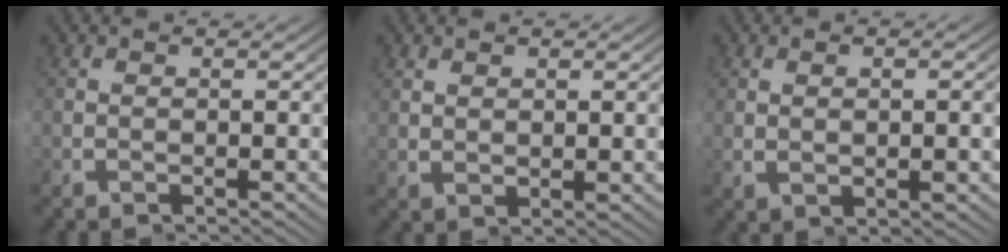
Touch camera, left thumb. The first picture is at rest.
{"total": 1.4, "force": [1.2, -0.7, 0.2], "torque": [0.006, 0.011, 0.018]}
{"total": 1.4, "force": [0.5, -0.7, 1.1], "torque": [-0.011, 0.012, 0.007]}